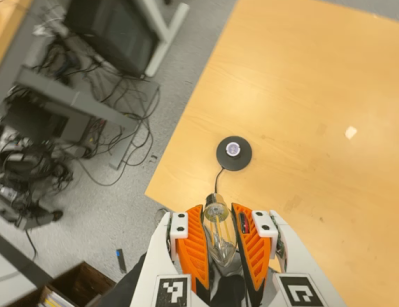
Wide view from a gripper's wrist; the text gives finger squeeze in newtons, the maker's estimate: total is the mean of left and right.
{"total": 23.0, "left": 24.1, "right": 21.8}